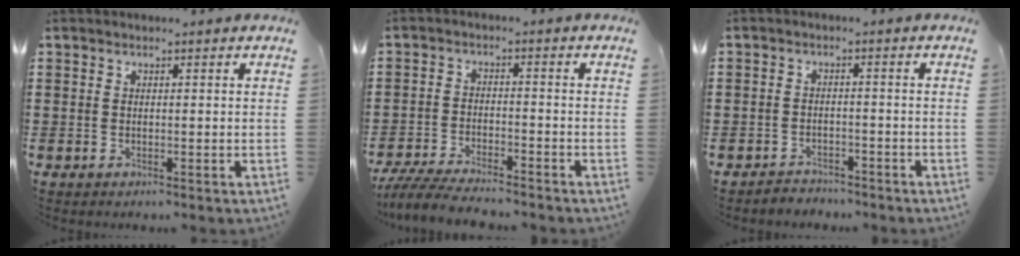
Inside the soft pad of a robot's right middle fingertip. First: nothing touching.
{"total": 5.3, "force": [-5.1, 0.4, 1.7], "torque": [-0.046, -0.008, -0.104]}
{"total": 2.6, "force": [-2.5, 0.6, -0.4], "torque": [0.000, 0.003, -0.059]}